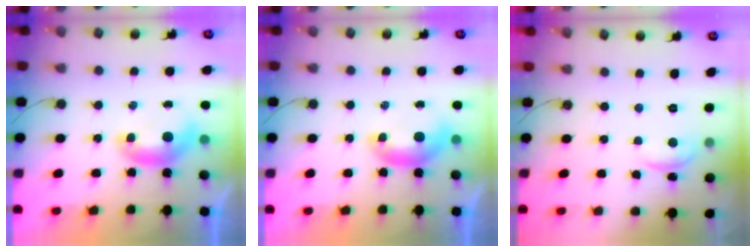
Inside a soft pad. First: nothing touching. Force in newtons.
{"total": 0.0}
{"total": 0.0}